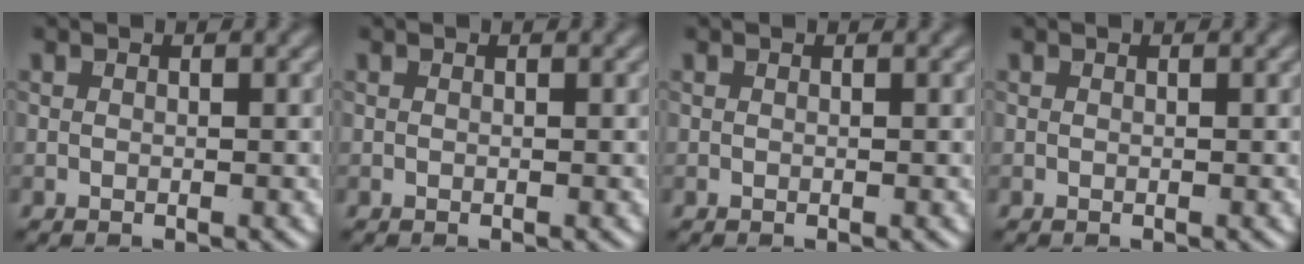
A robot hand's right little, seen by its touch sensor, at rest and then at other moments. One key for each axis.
{"total": 0.0}
{"total": 0.0}
{"total": 0.0}